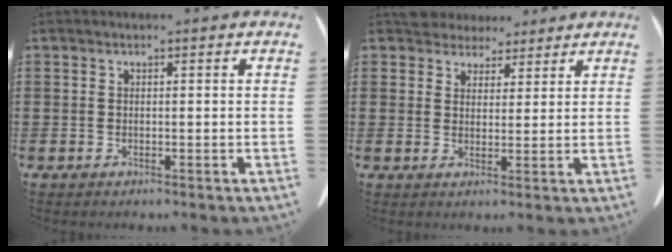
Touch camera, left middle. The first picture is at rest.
{"total": 4.4, "force": [4.0, 1.7, 0.2], "torque": [-0.021, -0.005, 0.080]}